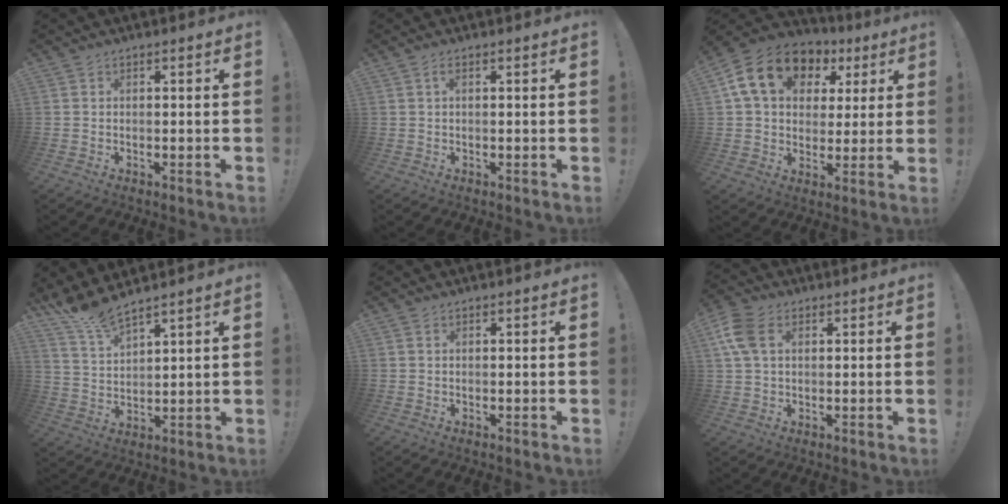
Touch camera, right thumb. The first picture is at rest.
{"total": 1.3, "force": [0.2, 0.2, 1.3], "torque": [-0.027, 0.002, 0.002]}
{"total": 17.9, "force": [7.3, 12.9, 10.1], "torque": [-0.163, -0.013, 0.140]}
{"total": 7.6, "force": [7.0, 0.9, 2.9], "torque": [-0.061, -0.047, 0.129]}
{"total": 0.0}
{"total": 8.6, "force": [2.7, 5.7, 5.9], "torque": [-0.122, 0.003, 0.052]}